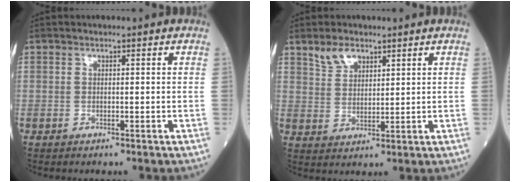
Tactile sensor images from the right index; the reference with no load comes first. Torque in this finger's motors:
{"motor_torque": [0.14, 0.06, 0.03, 0.00]}